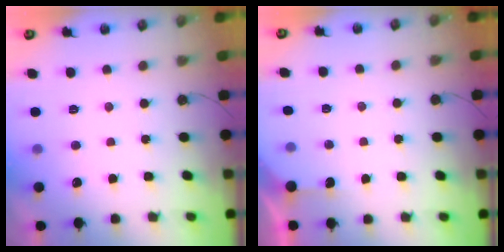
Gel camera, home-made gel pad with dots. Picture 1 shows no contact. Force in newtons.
{"total": 2.5, "press": 2.5, "slide": 0.2}